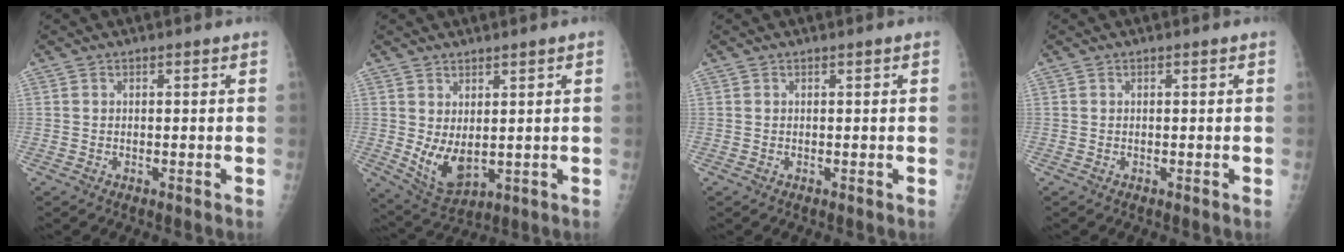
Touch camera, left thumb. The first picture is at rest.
{"total": 7.2, "force": [0.5, 3.5, 6.3], "torque": [-0.104, -0.014, 0.030]}
{"total": 0.0}
{"total": 0.0}